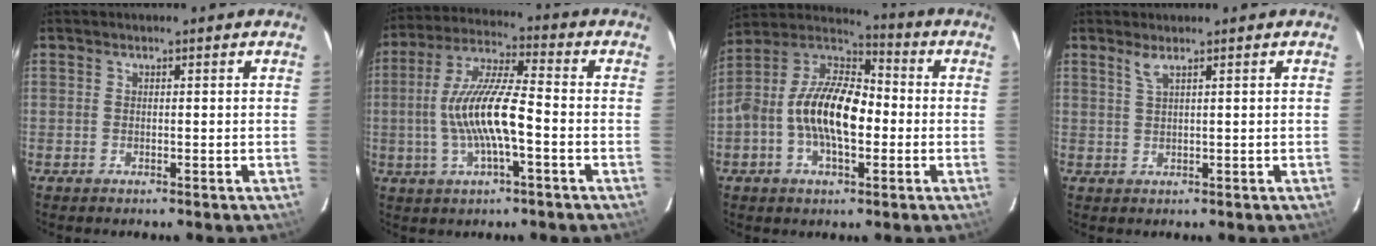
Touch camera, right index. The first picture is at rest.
{"total": 12.8, "force": [-2.5, 2.4, 12.4], "torque": [-0.249, 0.005, -0.048]}
{"total": 15.5, "force": [-2.2, 7.7, 13.3], "torque": [-0.250, 0.015, -0.049]}
{"total": 1.7, "force": [1.2, -0.3, 1.2], "torque": [-0.026, -0.002, 0.026]}